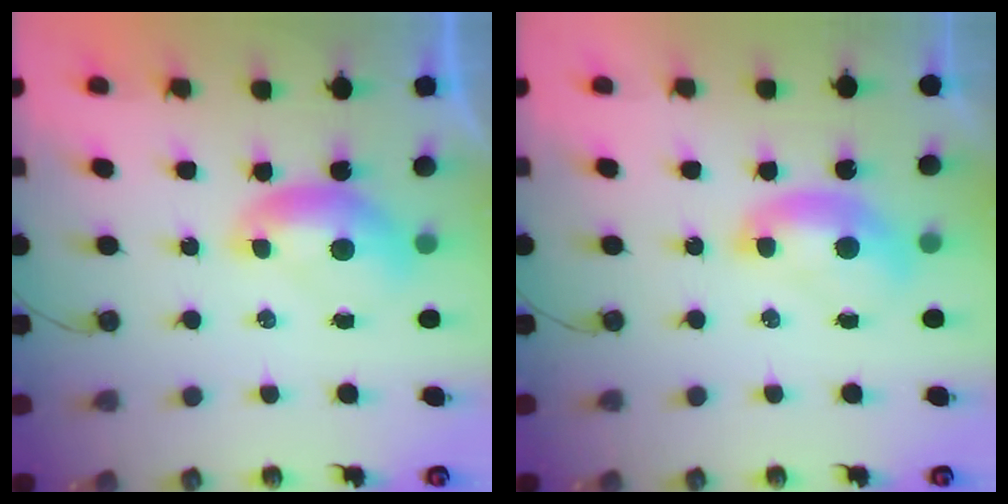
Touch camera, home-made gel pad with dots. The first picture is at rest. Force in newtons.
{"total": 1.2, "press": 1.2, "slide": 0.3}